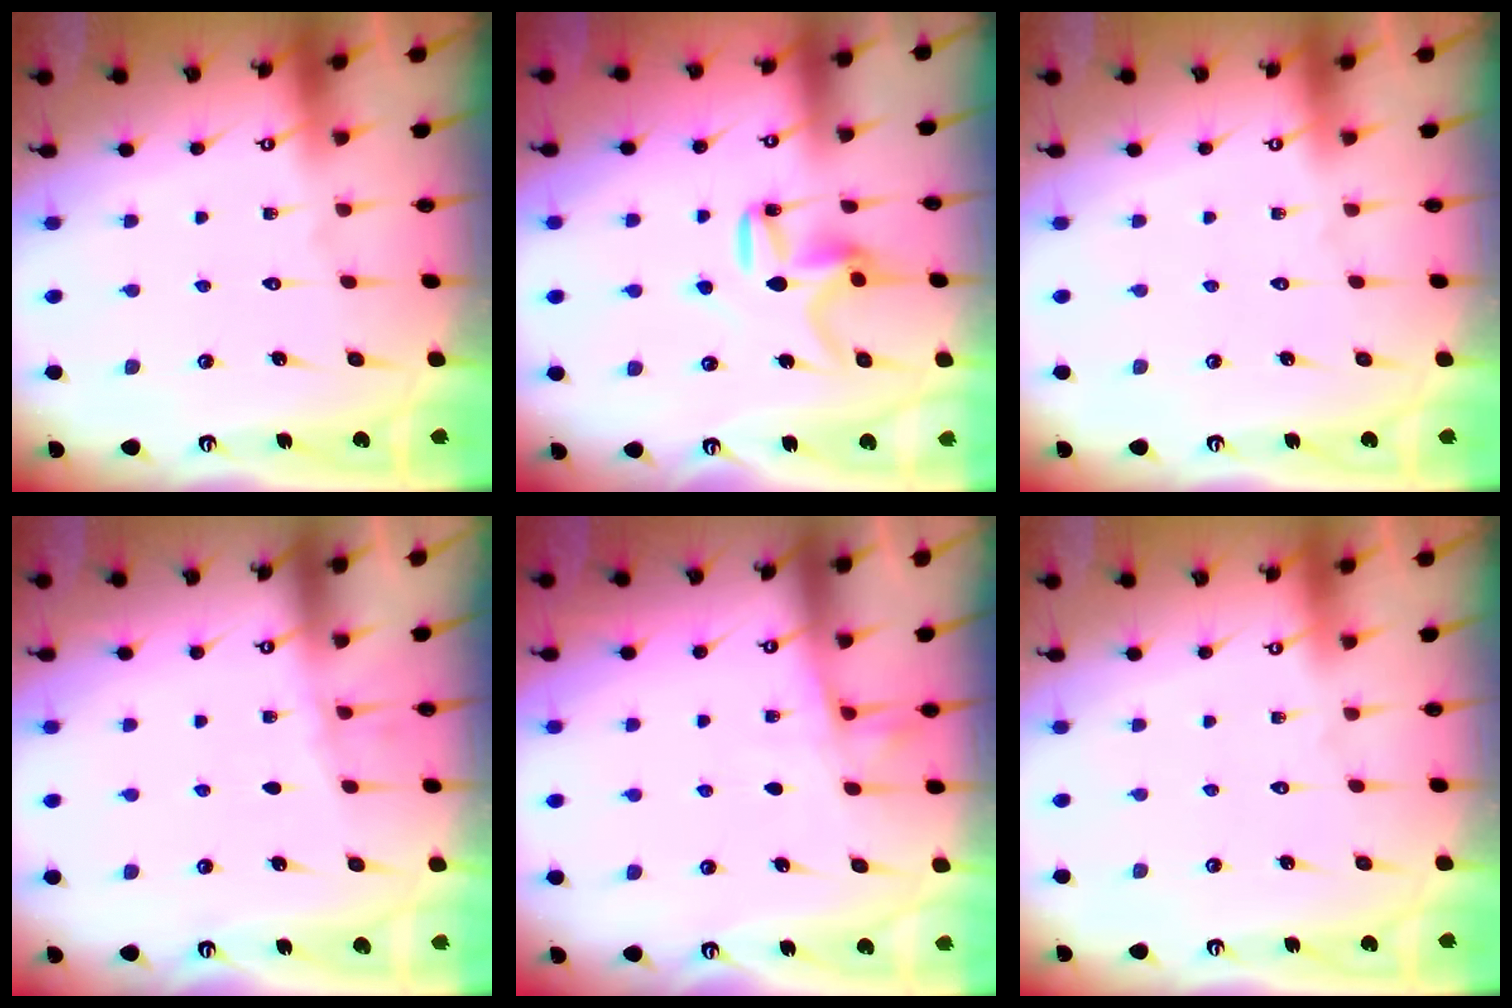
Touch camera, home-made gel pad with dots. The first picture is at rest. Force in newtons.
{"total": 9.6, "press": 9.6, "slide": 0.7}
{"total": 0.0}
{"total": 1.4, "press": 1.3, "slide": 0.3}
{"total": 5.5, "press": 5.5, "slide": 0.9}
{"total": 0.0}